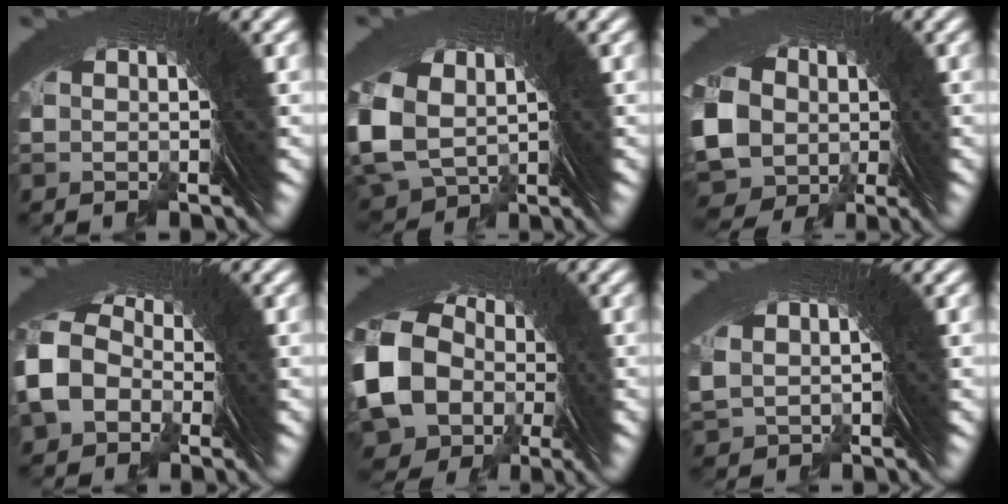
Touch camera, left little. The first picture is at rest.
{"total": 9.6, "force": [-1.6, 8.5, 4.2], "torque": [-0.116, -0.035, -0.013]}
{"total": 14.6, "force": [-2.8, 12.8, 6.3], "torque": [-0.173, -0.065, -0.031]}
{"total": 6.4, "force": [0.6, 5.4, 3.4], "torque": [-0.094, 0.009, 0.003]}
{"total": 13.0, "force": [-1.3, 10.3, 7.8], "torque": [-0.177, -0.051, -0.003]}
{"total": 1.0, "force": [0.5, 0.8, 0.3], "torque": [-0.011, -0.010, 0.023]}